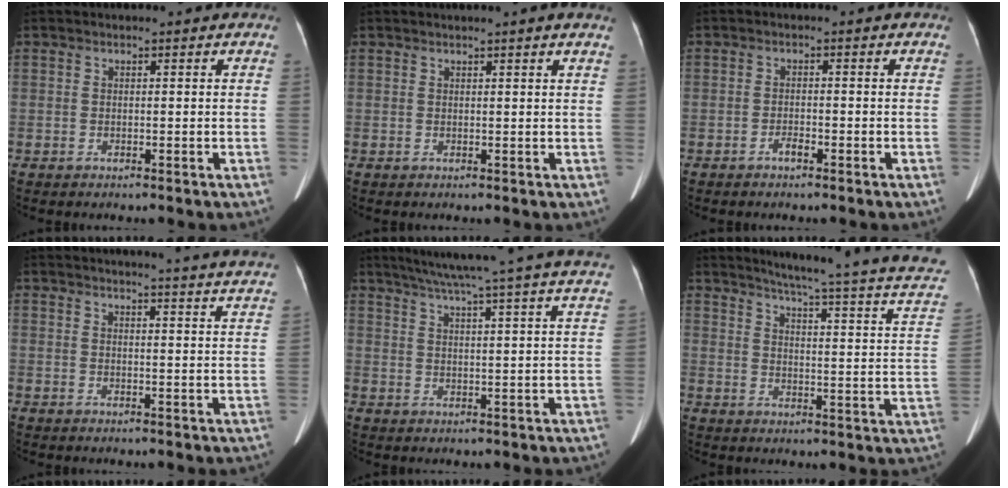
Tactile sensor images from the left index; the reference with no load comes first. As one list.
[{"total": 2.1, "force": [1.7, -0.6, 1.2], "torque": [-0.020, 0.004, 0.023]}, {"total": 1.4, "force": [-1.2, 0.3, 0.7], "torque": [-0.015, -0.002, -0.020]}, {"total": 19.8, "force": [19.0, -0.7, 5.3], "torque": [-0.071, -0.076, 0.205]}, {"total": 24.7, "force": [21.8, -0.9, 11.8], "torque": [-0.190, -0.024, 0.271]}, {"total": 21.3, "force": [18.6, -0.9, 10.4], "torque": [-0.152, -0.076, 0.212]}]